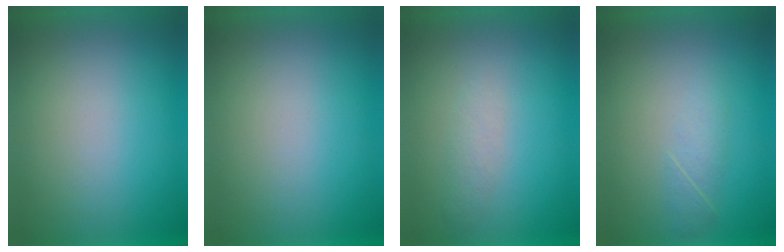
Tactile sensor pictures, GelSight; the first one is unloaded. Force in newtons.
{"total": 0.0}
{"total": 1.8}
{"total": 2.2}